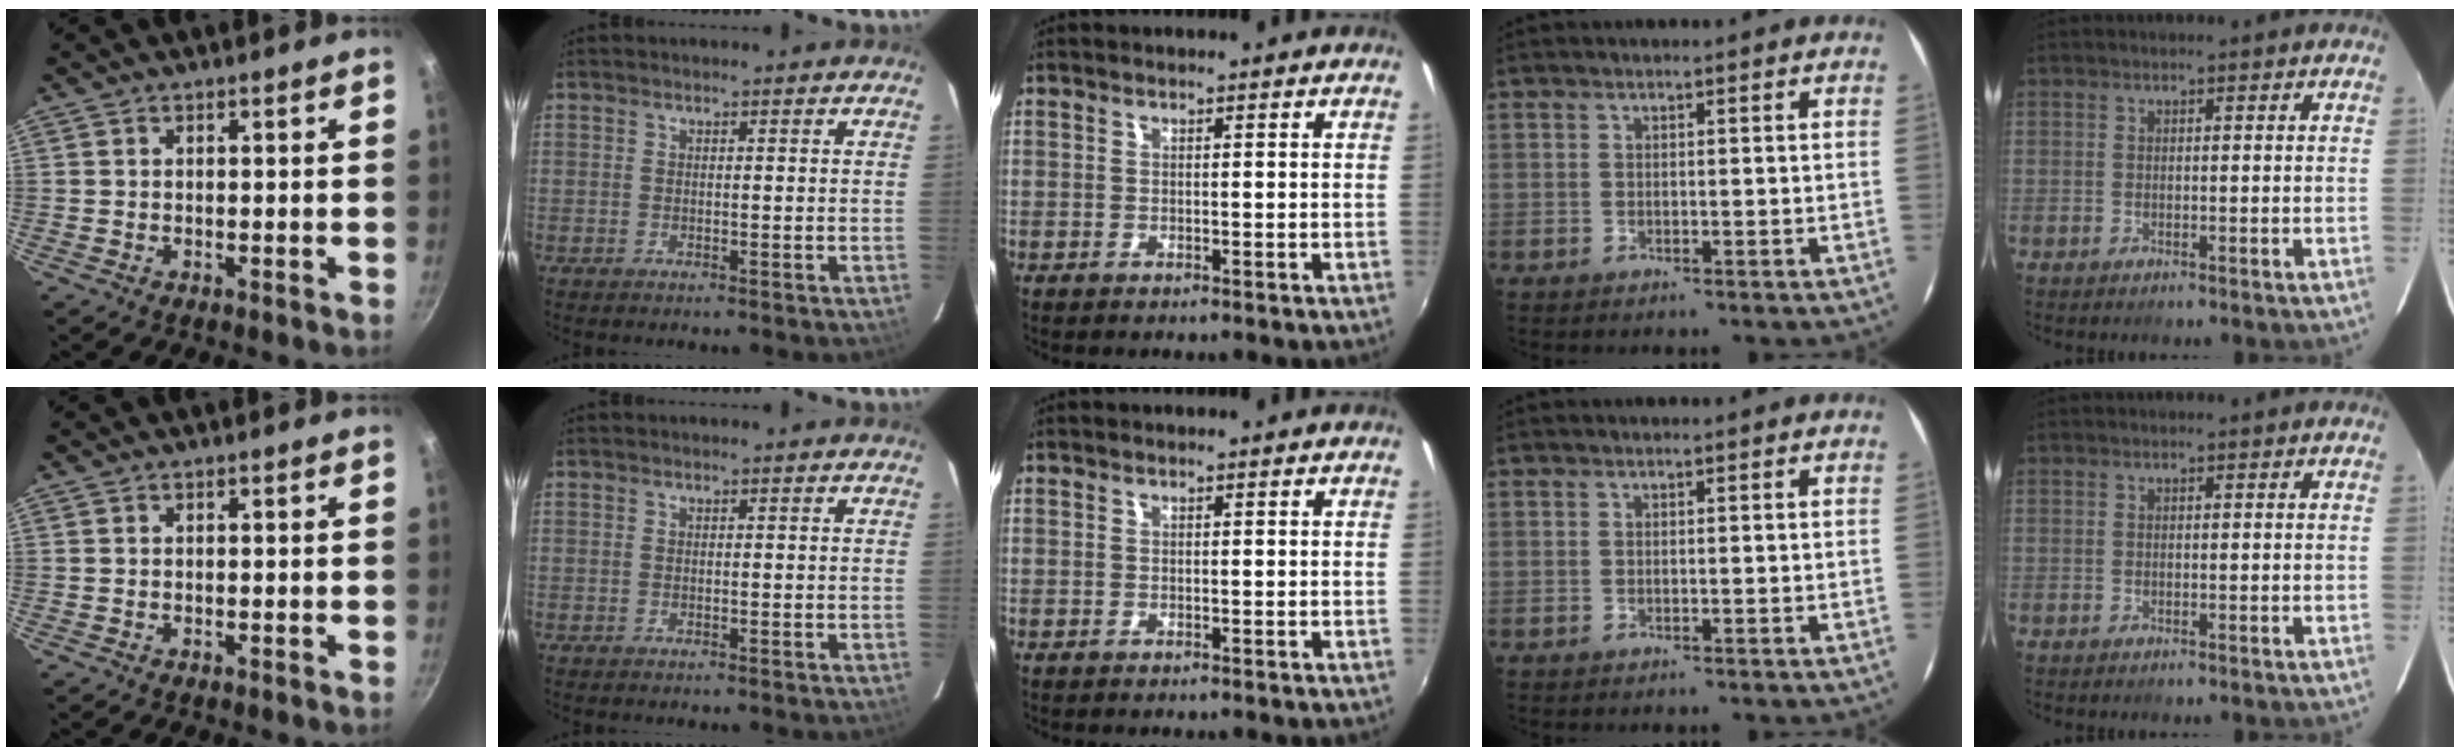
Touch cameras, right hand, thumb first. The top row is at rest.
{}